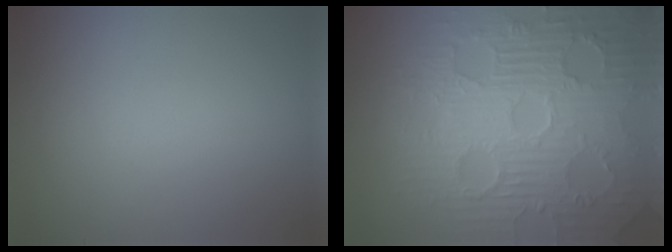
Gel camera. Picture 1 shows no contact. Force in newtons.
{"total": 9.2, "press": 6.5, "slide": 6.5}